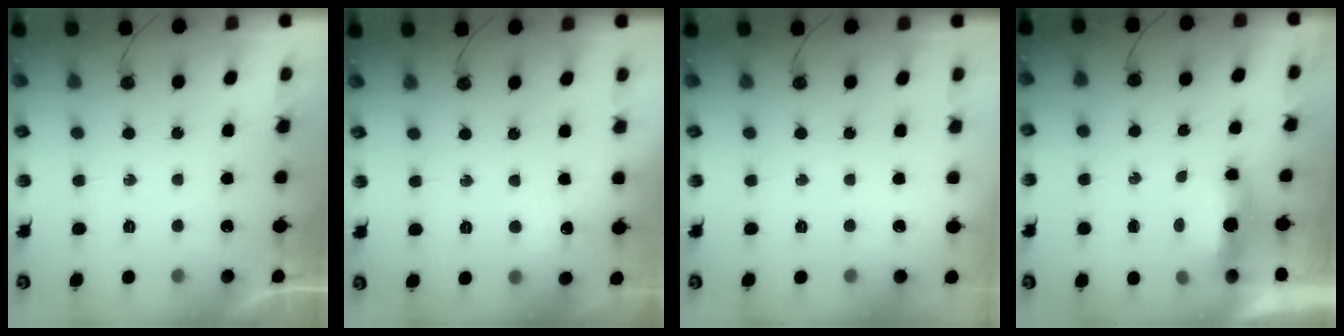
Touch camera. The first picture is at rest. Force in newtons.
{"total": 5.9, "press": 5.8, "slide": 0.7}
{"total": 0.0}
{"total": 13.6, "press": 6.7, "slide": 11.8}